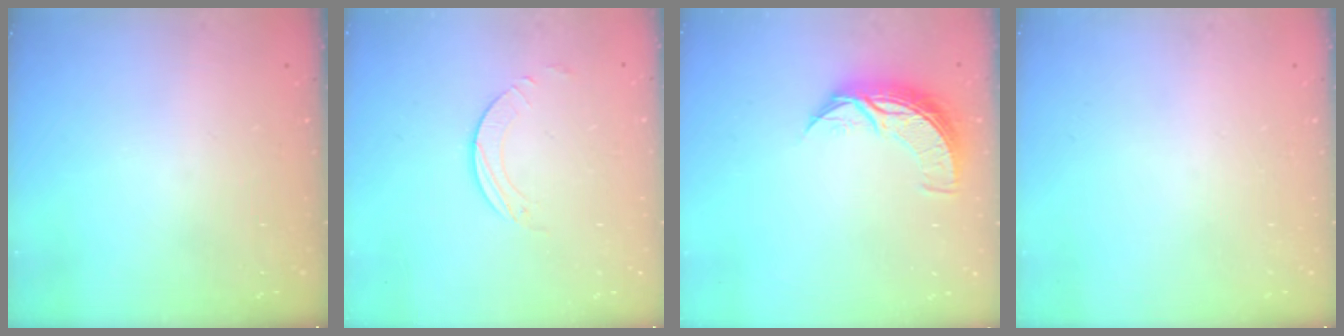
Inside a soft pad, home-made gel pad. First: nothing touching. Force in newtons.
{"total": 1.7, "press": 1.7, "slide": 0.2}
{"total": 8.2, "press": 8.2, "slide": 0.0}
{"total": 0.0}